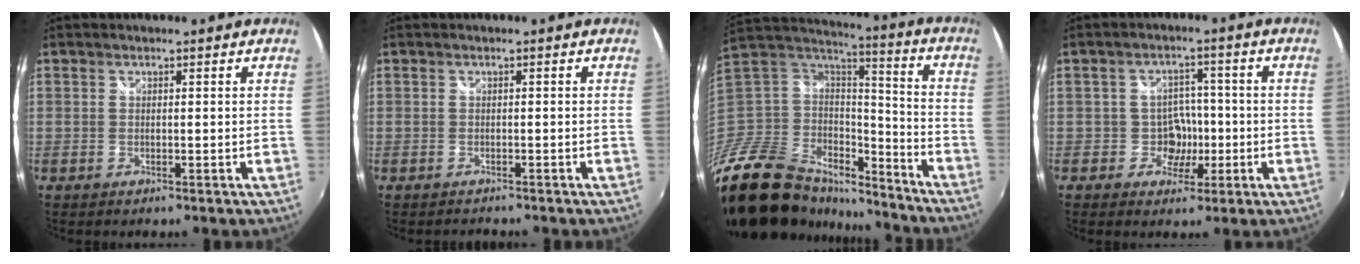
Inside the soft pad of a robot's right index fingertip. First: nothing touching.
{"total": 1.6, "force": [-1.5, 0.0, 0.1], "torque": [-0.006, -0.008, -0.021]}
{"total": 27.7, "force": [-18.8, 14.9, 13.7], "torque": [-0.298, 0.020, -0.296]}
{"total": 4.5, "force": [-1.4, 4.2, 0.9], "torque": [-0.016, 0.017, -0.016]}